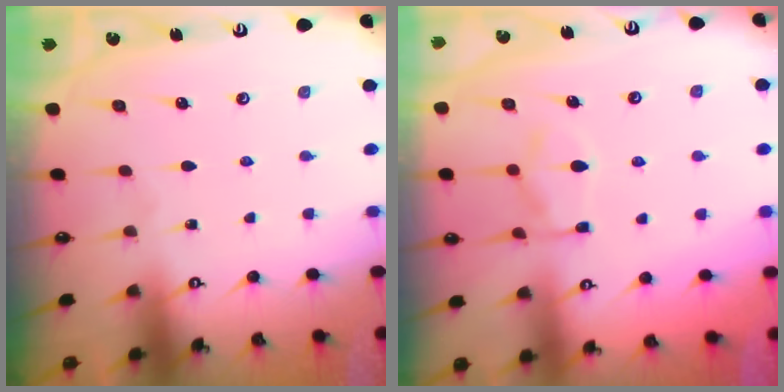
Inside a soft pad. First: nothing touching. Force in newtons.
{"total": 4.6, "press": 4.4, "slide": 1.6}